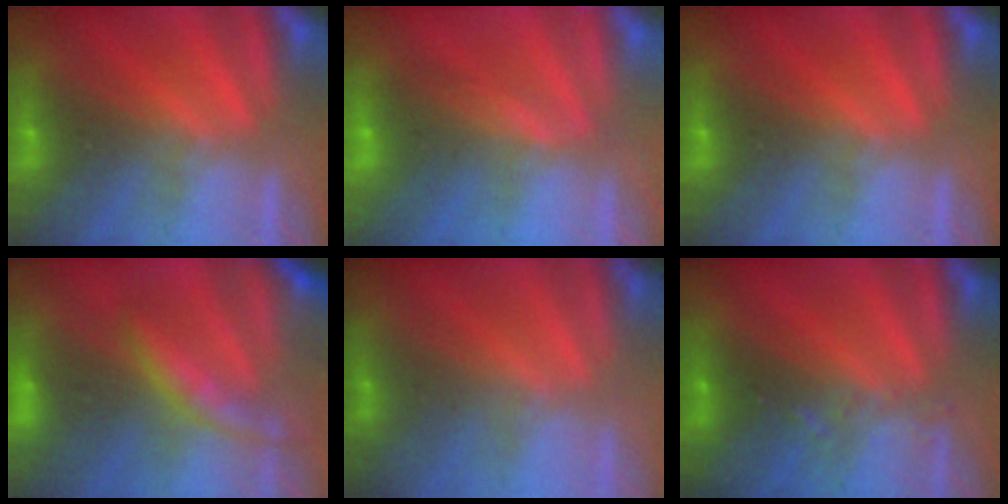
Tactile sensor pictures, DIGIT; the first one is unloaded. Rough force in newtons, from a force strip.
{"total": 1.7}
{"total": 0.0}
{"total": 7.4}
{"total": 1.8}
{"total": 2.9}